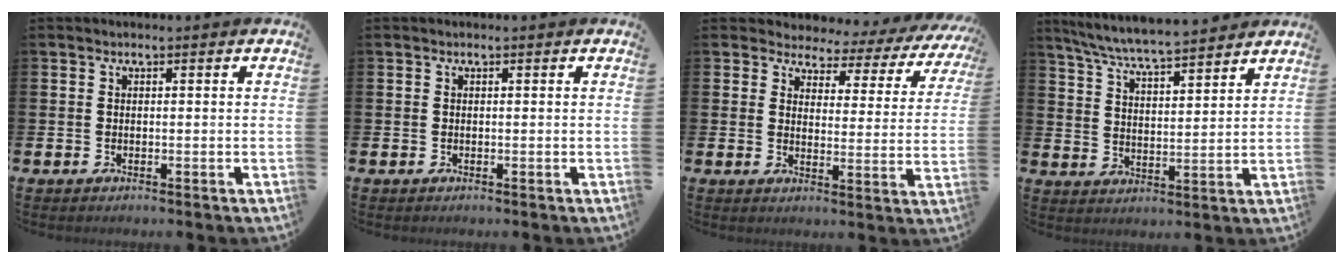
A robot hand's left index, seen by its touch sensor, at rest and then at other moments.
{"total": 0.0}
{"total": 2.4, "force": [2.0, 1.4, 0.1], "torque": [-0.016, -0.029, 0.023]}
{"total": 6.8, "force": [6.6, 0.0, 1.6], "torque": [-0.060, -0.043, 0.118]}